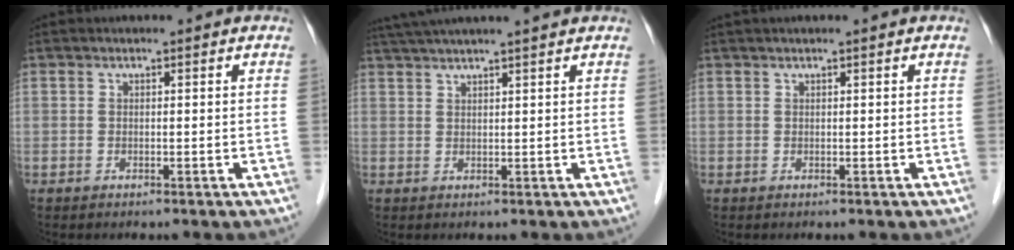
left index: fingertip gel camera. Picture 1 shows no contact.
{"total": 9.9, "force": [8.6, -0.6, 4.9], "torque": [-0.081, 0.037, 0.120]}
{"total": 1.4, "force": [1.1, -0.2, 0.8], "torque": [-0.013, 0.019, 0.023]}